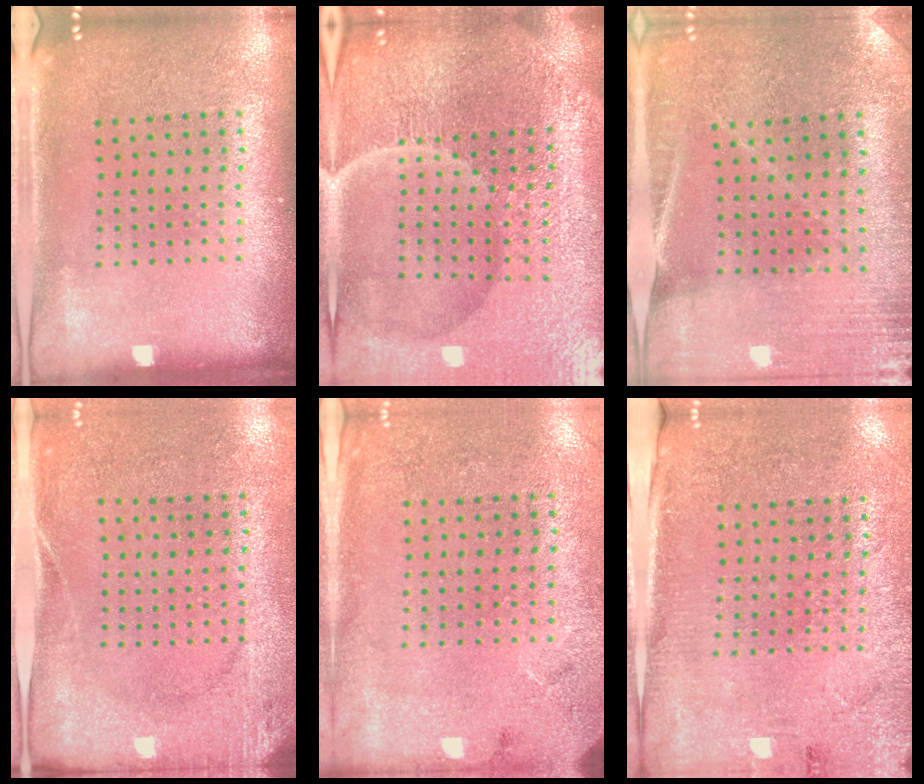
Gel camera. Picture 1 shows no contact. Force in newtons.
{"total": 6.4, "press": 5.7, "slide": 2.9}
{"total": 0.8, "press": 0.8, "slide": 0.1}
{"total": 2.7, "press": 2.0, "slide": 1.7}
{"total": 2.7, "press": 2.2, "slide": 1.7}
{"total": 2.8, "press": 2.4, "slide": 1.3}